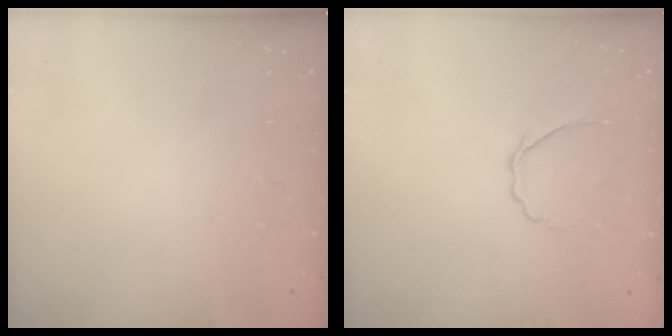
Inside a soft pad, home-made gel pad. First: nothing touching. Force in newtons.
{"total": 2.8, "press": 2.7, "slide": 0.9}